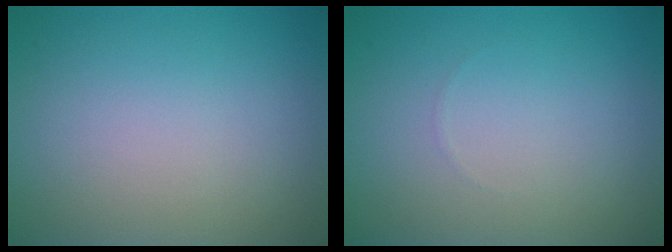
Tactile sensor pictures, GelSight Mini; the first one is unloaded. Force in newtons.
{"total": 0.0}